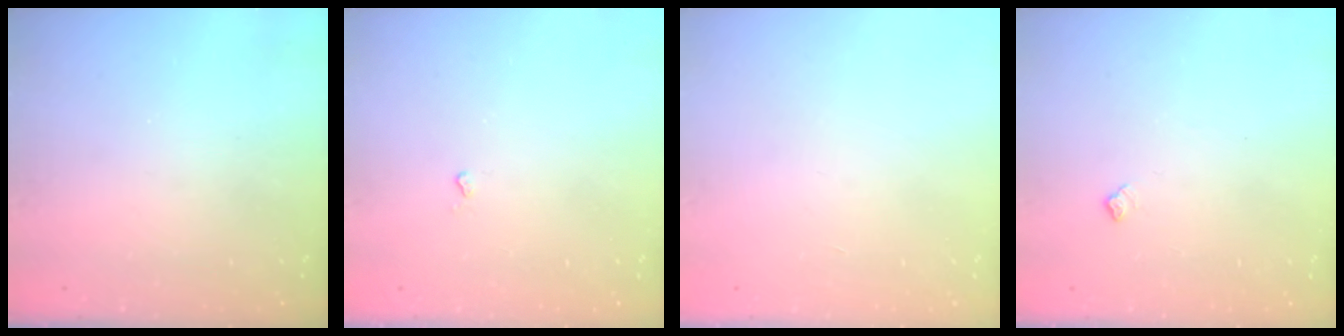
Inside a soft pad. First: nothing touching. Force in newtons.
{"total": 2.4, "press": 2.3, "slide": 0.5}
{"total": 0.0}
{"total": 5.0, "press": 5.0, "slide": 0.8}